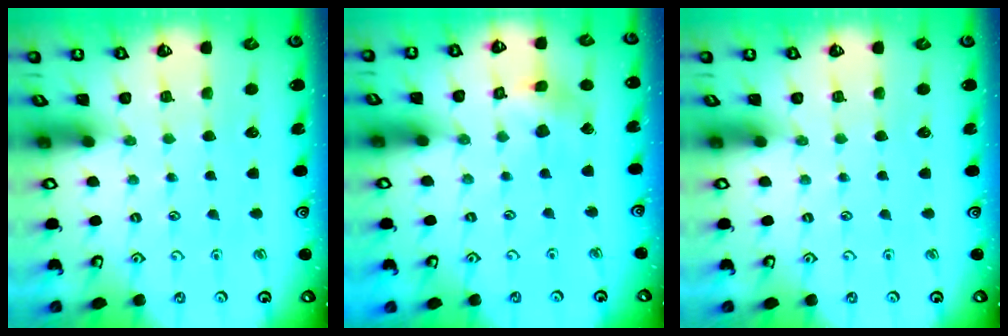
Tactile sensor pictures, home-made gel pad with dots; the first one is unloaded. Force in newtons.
{"total": 7.2, "press": 7.2, "slide": 0.5}
{"total": 0.0}